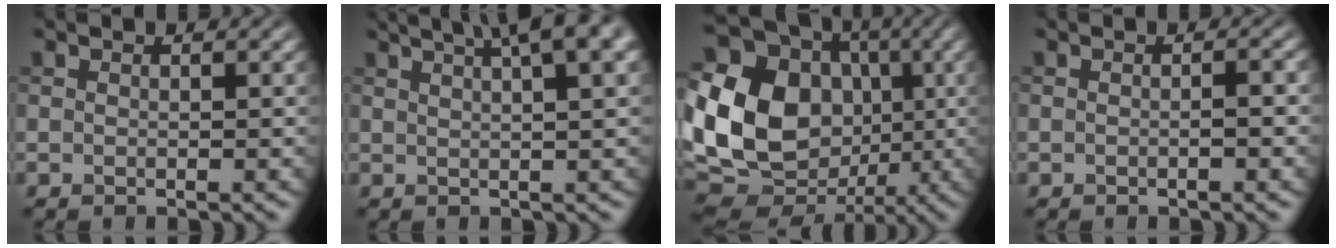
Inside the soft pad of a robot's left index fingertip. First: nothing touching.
{"total": 8.1, "force": [4.6, 2.3, 6.3], "torque": [-0.066, 0.033, 0.042]}
{"total": 20.6, "force": [-0.1, 17.3, 11.1], "torque": [-0.252, 0.013, -0.025]}
{"total": 1.1, "force": [-0.5, 0.1, 1.0], "torque": [-0.018, 0.002, -0.008]}